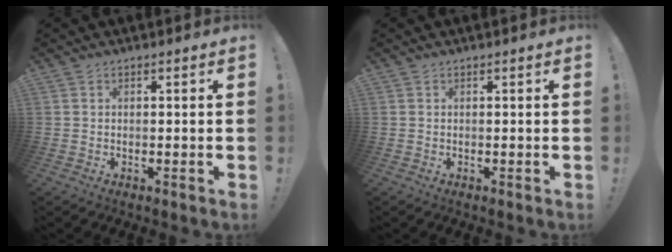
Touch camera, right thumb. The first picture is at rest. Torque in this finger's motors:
{"motor_torque": [0.02, -0.15, -0.16, 0.09, -0.04]}